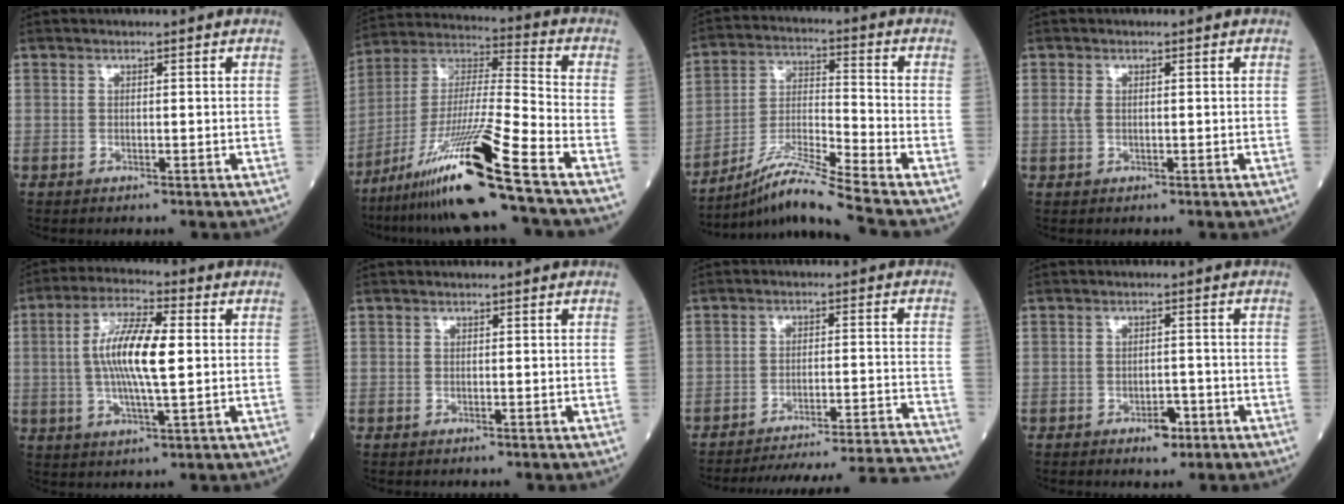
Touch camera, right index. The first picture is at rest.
{"total": 19.0, "force": [-12.2, -1.9, 14.4], "torque": [-0.307, -0.033, -0.228]}
{"total": 11.4, "force": [-9.7, -2.5, 5.6], "torque": [-0.109, -0.015, -0.177]}
{"total": 1.4, "force": [0.2, 0.7, 1.1], "torque": [-0.033, 0.005, 0.004]}
{"total": 11.1, "force": [0.7, 2.1, 10.8], "torque": [-0.209, 0.007, 0.010]}
{"total": 0.0}
{"total": 23.1, "force": [-22.3, -2.0, 5.8], "torque": [-0.042, -0.019, -0.292]}
{"total": 3.1, "force": [-1.8, 1.5, 2.0], "torque": [-0.022, 0.004, -0.024]}